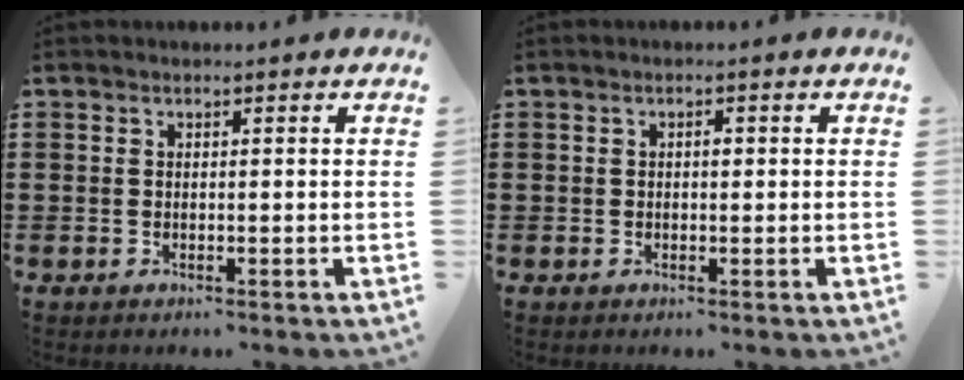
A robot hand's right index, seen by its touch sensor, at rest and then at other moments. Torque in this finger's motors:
{"motor_torque": [0.33, -0.16, 0.01, 0.03]}